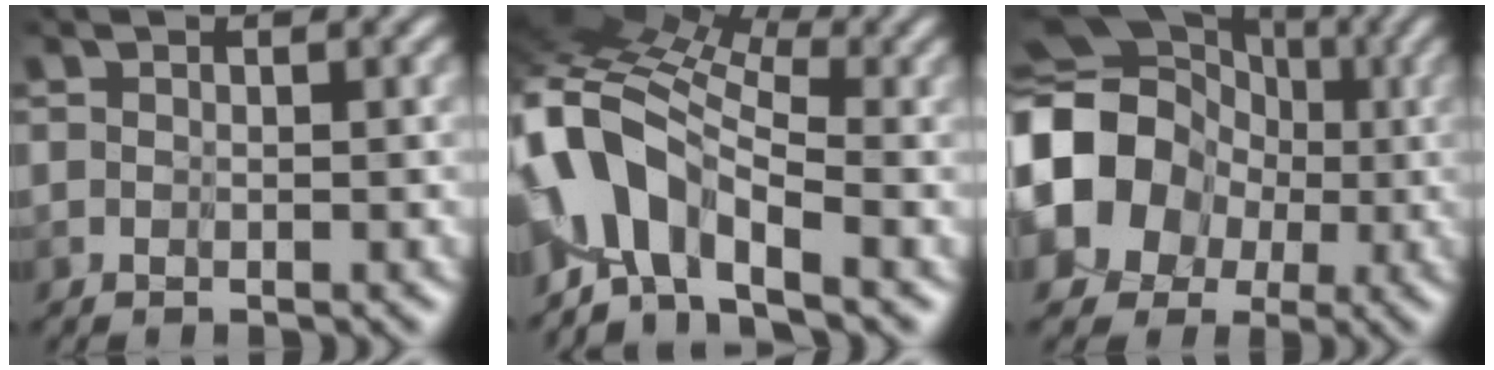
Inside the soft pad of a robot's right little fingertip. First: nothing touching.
{"total": 7.5, "force": [-2.6, 3.5, 6.1], "torque": [-0.130, 0.009, -0.070]}
{"total": 11.0, "force": [-1.4, 10.0, 4.4], "torque": [-0.111, -0.017, -0.057]}